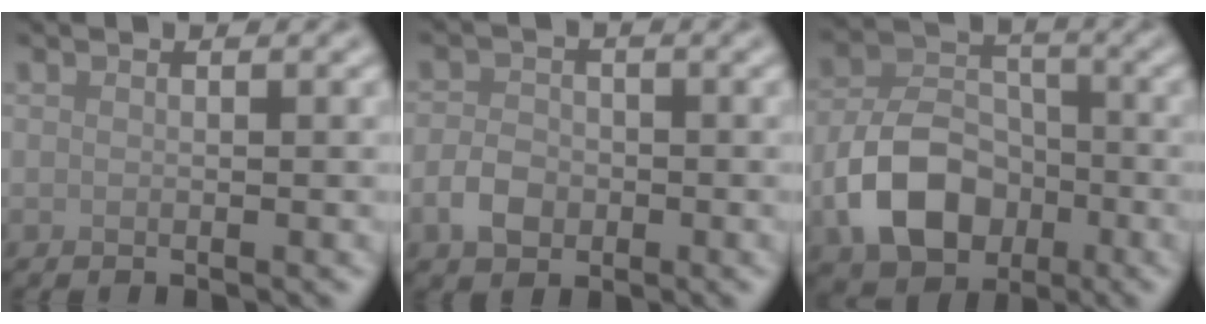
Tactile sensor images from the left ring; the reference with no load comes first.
{"total": 2.8, "force": [-1.1, 2.1, 1.5], "torque": [-0.025, 0.002, -0.025]}
{"total": 7.7, "force": [-2.8, 5.5, 4.6], "torque": [-0.087, -0.002, -0.055]}